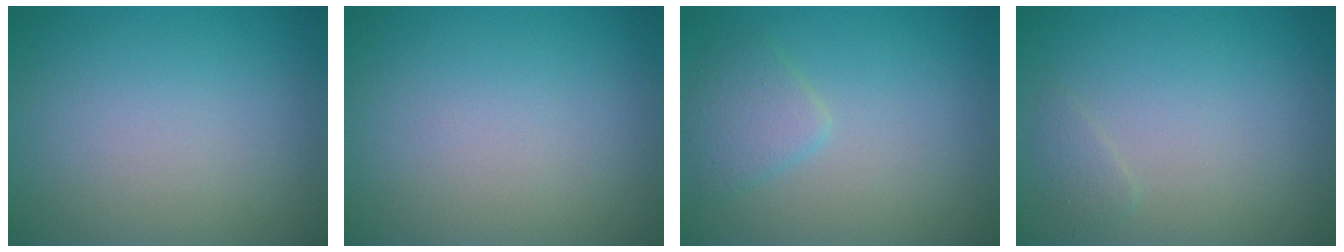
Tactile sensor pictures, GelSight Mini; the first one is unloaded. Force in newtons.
{"total": 0.0}
{"total": 2.2, "press": 2.2, "slide": 0.1}
{"total": 0.9, "press": 0.9, "slide": 0.0}